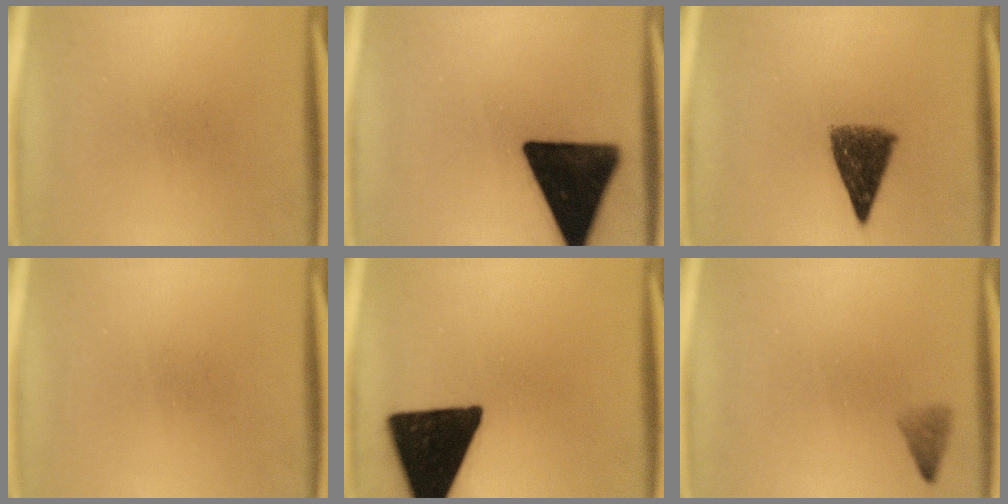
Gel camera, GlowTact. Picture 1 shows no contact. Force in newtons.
{"total": 19.4}
{"total": 7.9}
{"total": 0.0}
{"total": 19.0}
{"total": 1.6}